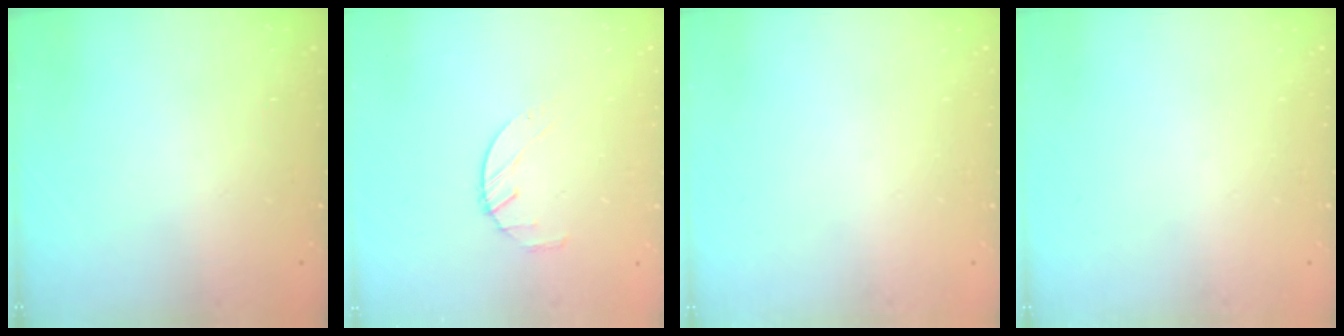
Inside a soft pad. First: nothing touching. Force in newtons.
{"total": 2.5, "press": 2.5, "slide": 0.4}
{"total": 0.0}
{"total": 0.0}